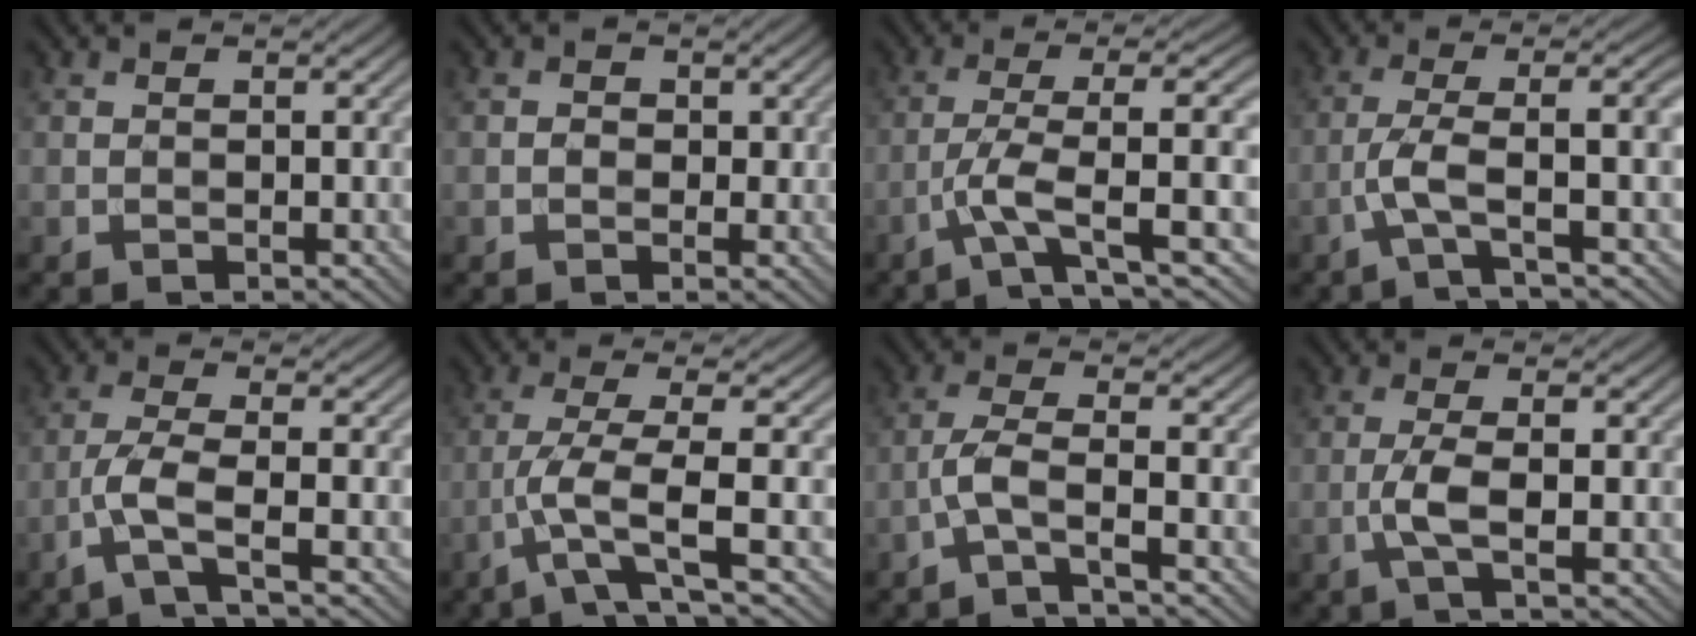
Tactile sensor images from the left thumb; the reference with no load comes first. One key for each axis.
{"total": 1.2, "fx": -0.1, "fy": 1.1, "fz": 0.6, "tx": -0.007, "ty": -0.005, "tz": -0.005}
{"total": 7.6, "fx": -2.0, "fy": 1.3, "fz": 7.2, "tx": -0.120, "ty": 0.016, "tz": -0.049}
{"total": 5.7, "fx": -1.8, "fy": 0.8, "fz": 5.3, "tx": -0.094, "ty": 0.013, "tz": -0.054}
{"total": 4.6, "fx": -2.2, "fy": 0.5, "fz": 4.0, "tx": -0.081, "ty": 0.006, "tz": -0.063}
{"total": 5.8, "fx": -1.8, "fy": 0.8, "fz": 5.4, "tx": -0.103, "ty": 0.008, "tz": -0.053}
{"total": 3.8, "fx": -2.0, "fy": 0.5, "fz": 3.2, "tx": -0.067, "ty": 0.009, "tz": -0.060}
{"total": 3.9, "fx": -0.8, "fy": 0.6, "fz": 3.7, "tx": -0.082, "ty": 0.004, "tz": -0.024}